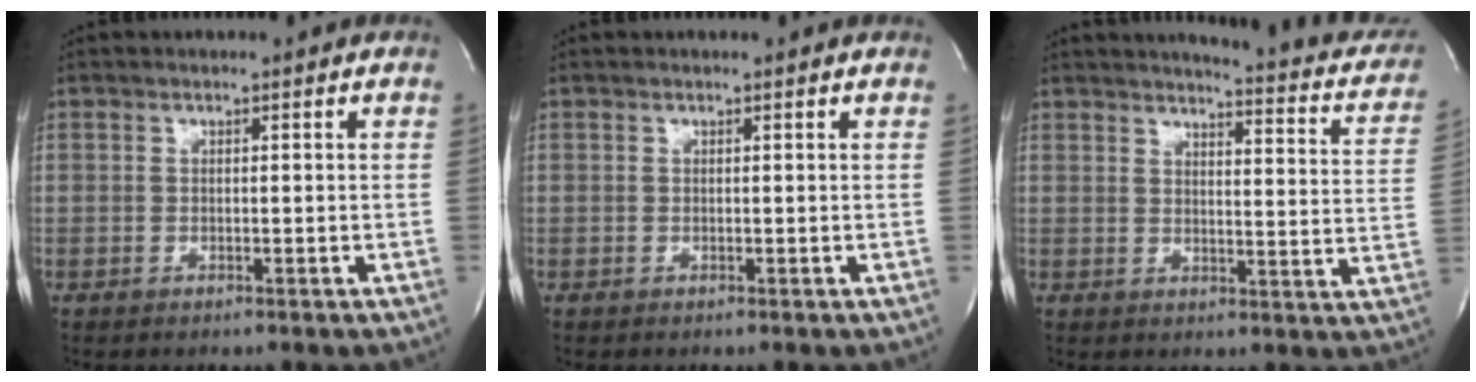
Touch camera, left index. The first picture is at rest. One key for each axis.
{"total": 0.6, "fx": 0.6, "fy": 0.0, "fz": 0.1, "tx": -0.006, "ty": -0.002, "tz": 0.004}
{"total": 15.3, "fx": 13.4, "fy": 2.6, "fz": 6.9, "tx": -0.073, "ty": -0.043, "tz": 0.132}